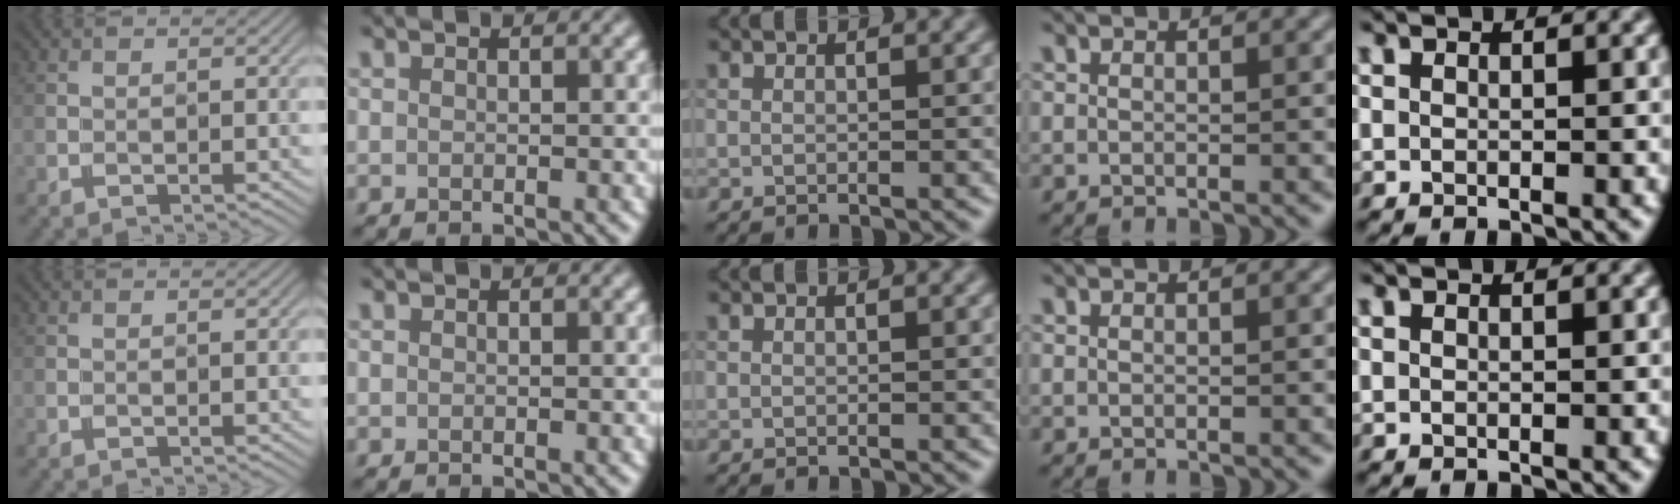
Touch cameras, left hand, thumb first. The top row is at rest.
{}